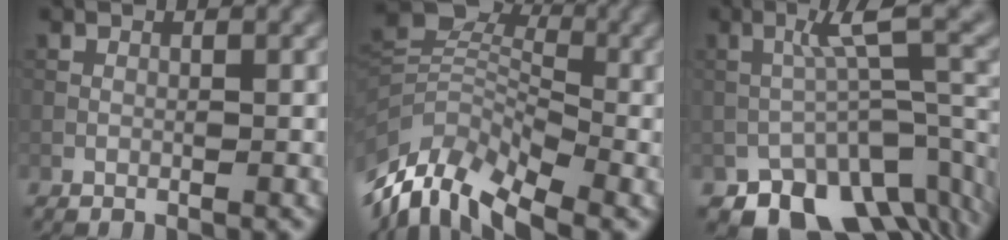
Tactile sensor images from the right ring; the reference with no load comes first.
{"total": 9.9, "force": [-5.4, 6.0, 5.9], "torque": [-0.118, 0.007, -0.108]}
{"total": 10.5, "force": [-6.2, 4.8, 7.1], "torque": [-0.094, 0.004, -0.089]}